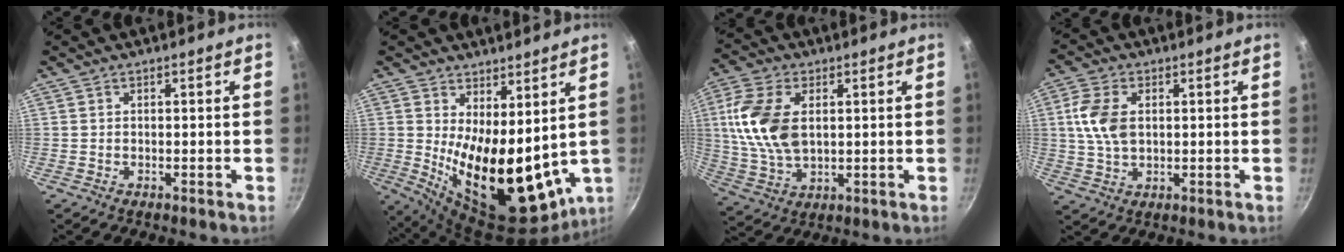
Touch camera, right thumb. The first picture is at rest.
{"total": 19.3, "force": [2.3, 8.8, 17.0], "torque": [-0.224, -0.048, 0.063]}
{"total": 13.4, "force": [2.4, 7.9, 10.6], "torque": [-0.205, -0.006, 0.046]}
{"total": 8.1, "force": [1.4, 5.1, 6.2], "torque": [-0.117, 0.003, 0.025]}